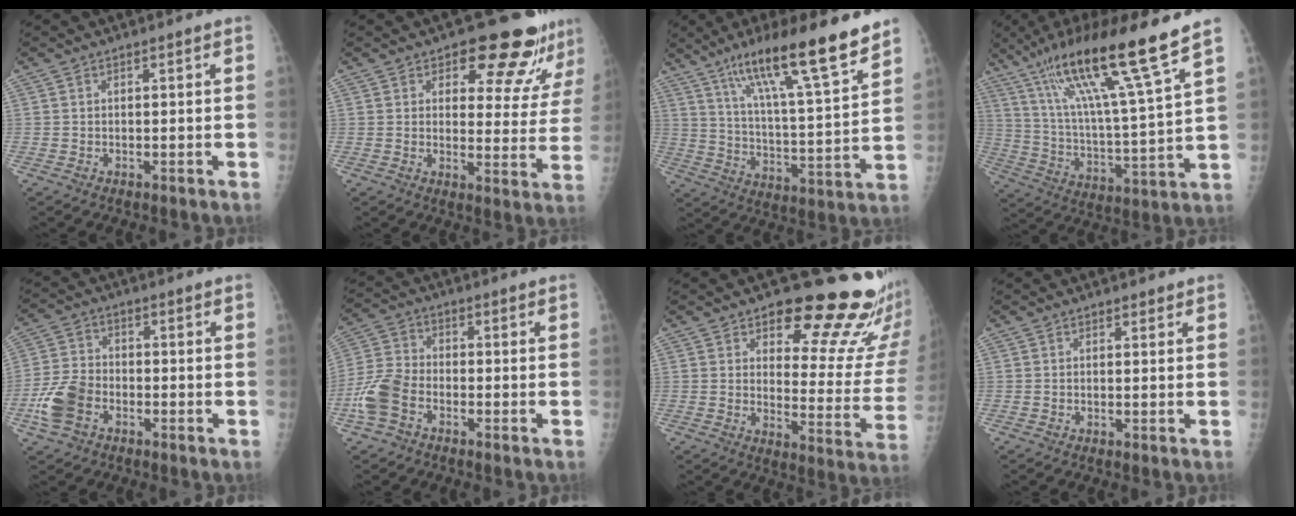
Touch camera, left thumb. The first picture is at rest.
{"total": 12.4, "force": [9.6, 5.0, 6.1], "torque": [-0.027, -0.067, 0.110]}
{"total": 20.2, "force": [14.0, 2.4, 14.4], "torque": [-0.215, -0.063, 0.232]}
{"total": 20.4, "force": [13.6, 0.6, 15.2], "torque": [-0.252, -0.055, 0.240]}
{"total": 8.4, "force": [-3.4, 5.7, 5.2], "torque": [-0.109, 0.016, -0.068]}
{"total": 8.4, "force": [-3.6, 5.4, 5.2], "torque": [-0.117, 0.020, -0.076]}
{"total": 20.3, "force": [14.9, 7.4, 11.6], "torque": [-0.090, -0.108, 0.181]}
{"total": 0.7, "force": [0.5, 0.4, 0.2], "torque": [0.000, -0.004, 0.005]}